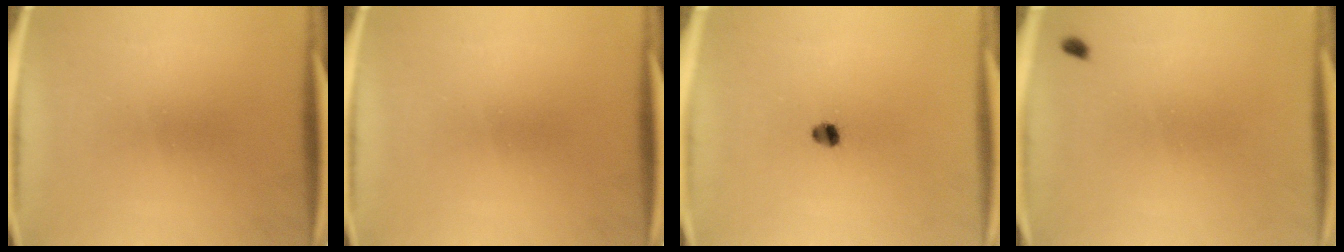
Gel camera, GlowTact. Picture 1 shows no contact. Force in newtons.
{"total": 0.0}
{"total": 2.3}
{"total": 0.8}